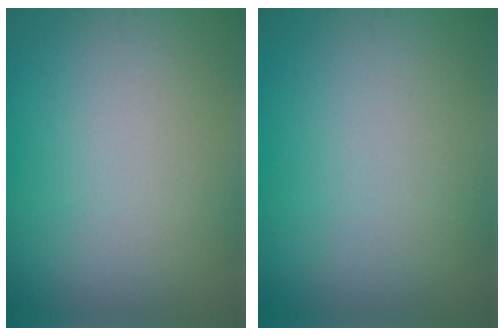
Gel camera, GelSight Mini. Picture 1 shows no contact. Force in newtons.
{"total": 0.0}